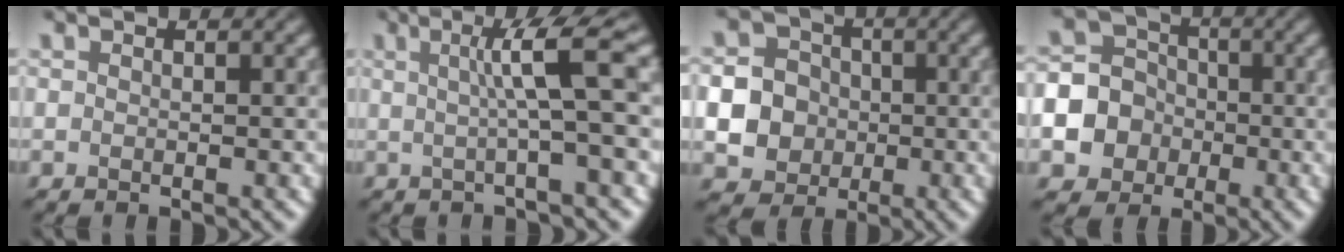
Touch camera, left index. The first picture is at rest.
{"total": 5.5, "force": [0.8, 0.4, 5.4], "torque": [-0.079, 0.016, 0.012]}
{"total": 7.5, "force": [-1.2, 7.1, 2.3], "torque": [-0.054, -0.002, -0.042]}
{"total": 10.8, "force": [-3.6, 9.9, 2.6], "torque": [-0.079, -0.026, -0.080]}